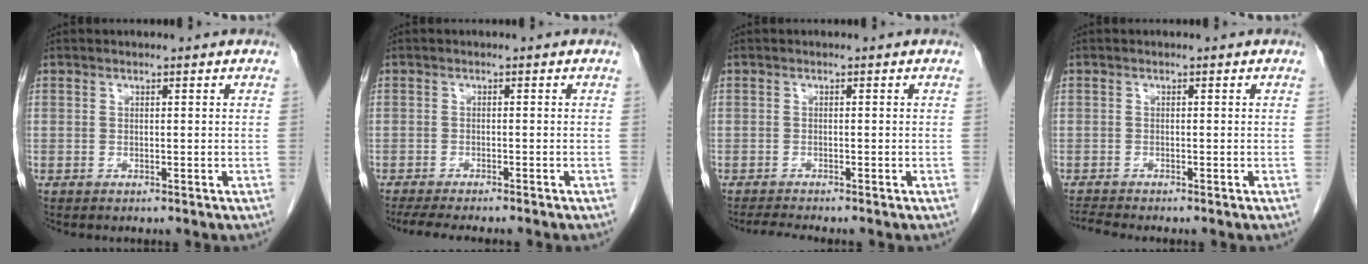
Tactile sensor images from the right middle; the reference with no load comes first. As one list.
[{"total": 8.3, "force": [-7.1, 1.1, 4.3], "torque": [-0.055, -0.012, -0.102]}, {"total": 2.0, "force": [-1.9, -0.5, 0.6], "torque": [-0.017, -0.011, -0.036]}, {"total": 1.7, "force": [-1.6, -0.7, 0.1], "torque": [-0.010, -0.012, -0.032]}]